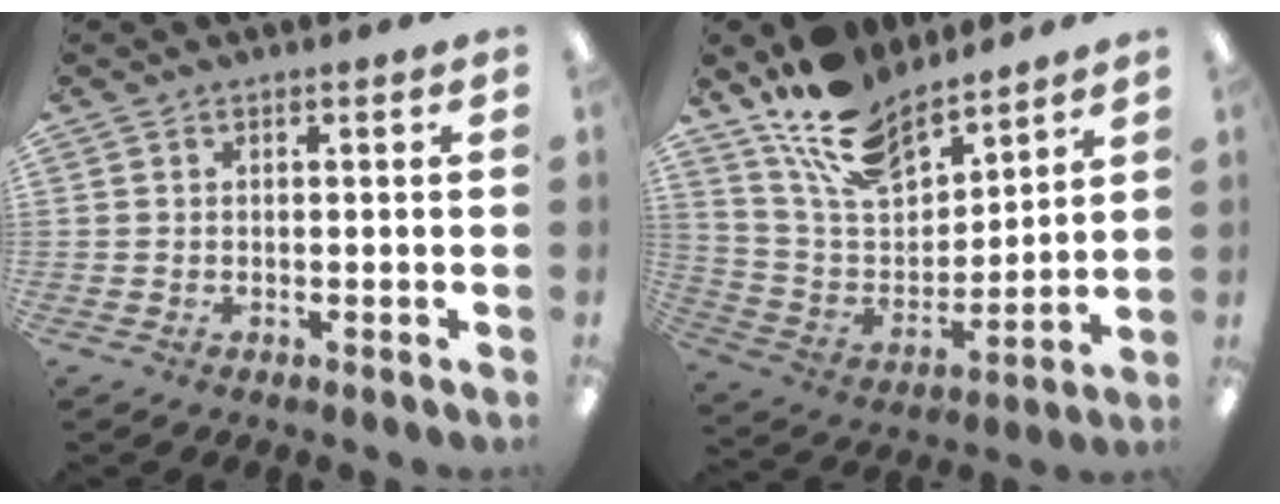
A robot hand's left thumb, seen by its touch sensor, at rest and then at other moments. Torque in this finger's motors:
{"motor_torque": [0.21, 0.21, 1.44, -1.33, 0.21]}